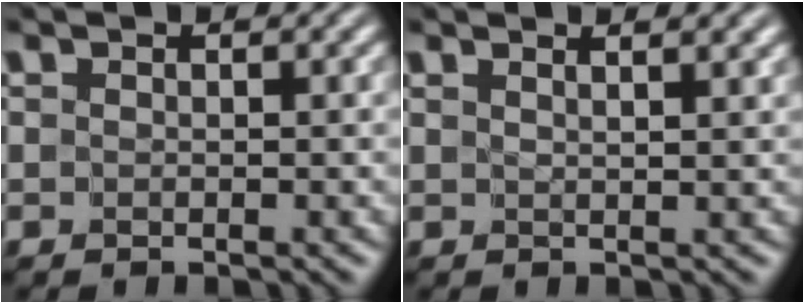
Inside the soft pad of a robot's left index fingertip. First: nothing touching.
{"total": 3.6, "force": [2.7, 1.2, 2.1], "torque": [-0.003, 0.026, 0.007]}